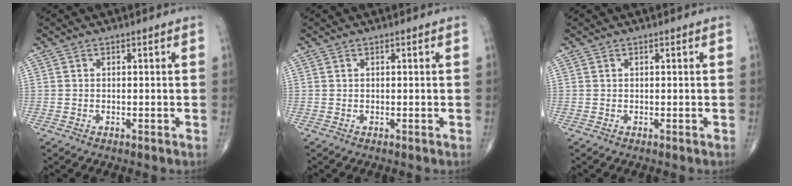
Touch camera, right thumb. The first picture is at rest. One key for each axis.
{"total": 0.0}
{"total": 0.0}